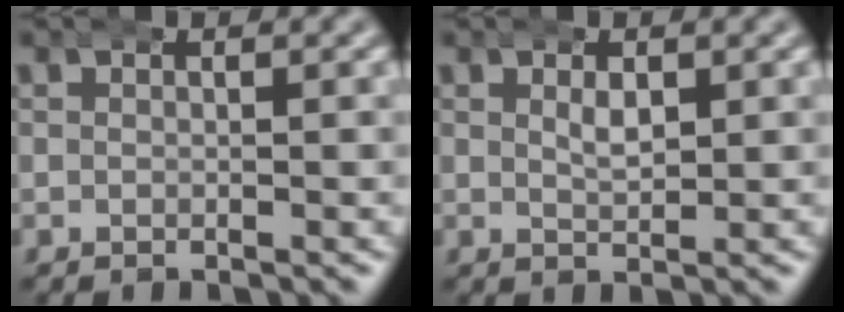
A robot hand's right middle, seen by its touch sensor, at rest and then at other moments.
{"total": 2.0, "force": [0.8, 0.9, 1.6], "torque": [-0.022, -0.004, 0.018]}